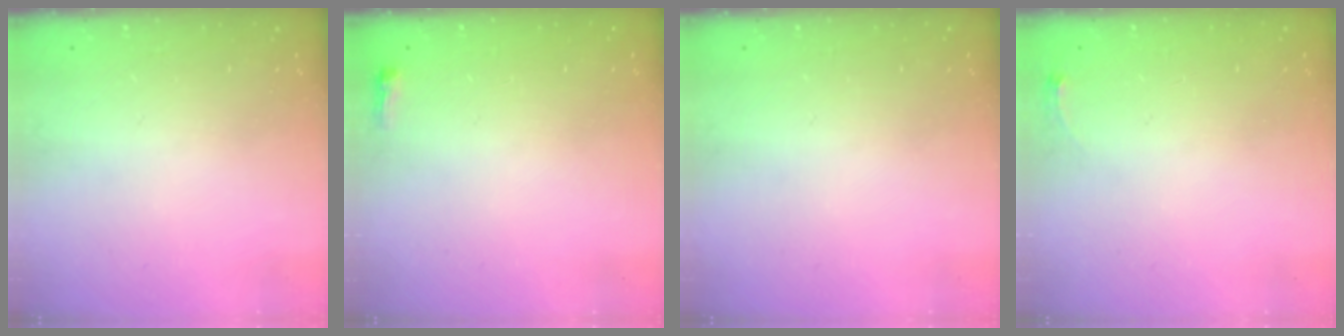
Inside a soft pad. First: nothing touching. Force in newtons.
{"total": 2.6, "press": 2.5, "slide": 0.6}
{"total": 0.0}
{"total": 2.8, "press": 2.8, "slide": 0.4}